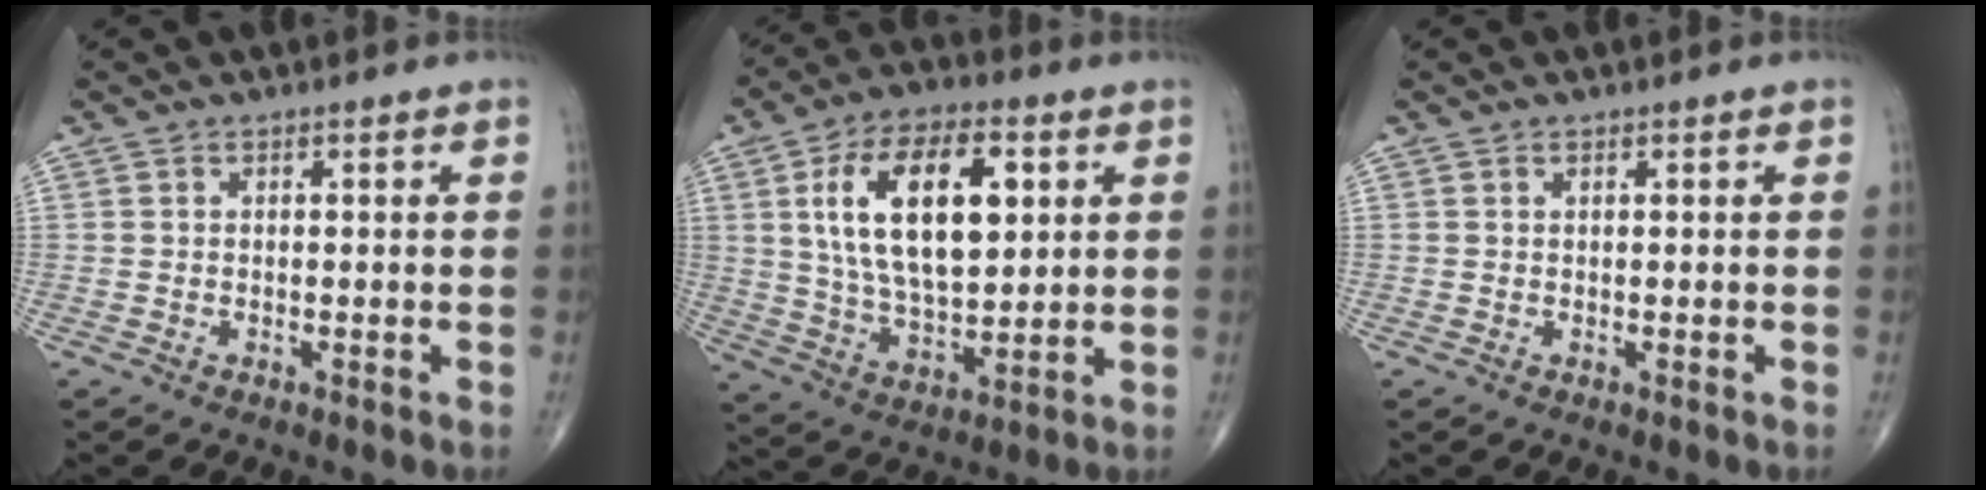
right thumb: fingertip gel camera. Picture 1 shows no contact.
{"total": 19.5, "force": [5.1, 9.9, 16.1], "torque": [-0.262, -0.008, 0.094]}
{"total": 0.0}